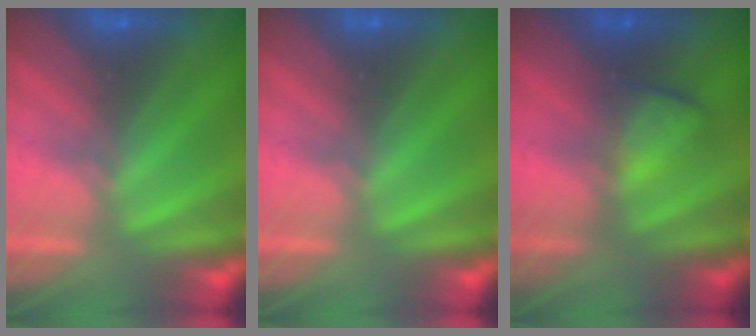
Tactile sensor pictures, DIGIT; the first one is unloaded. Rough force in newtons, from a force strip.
{"total": 0.0}
{"total": 2.0}